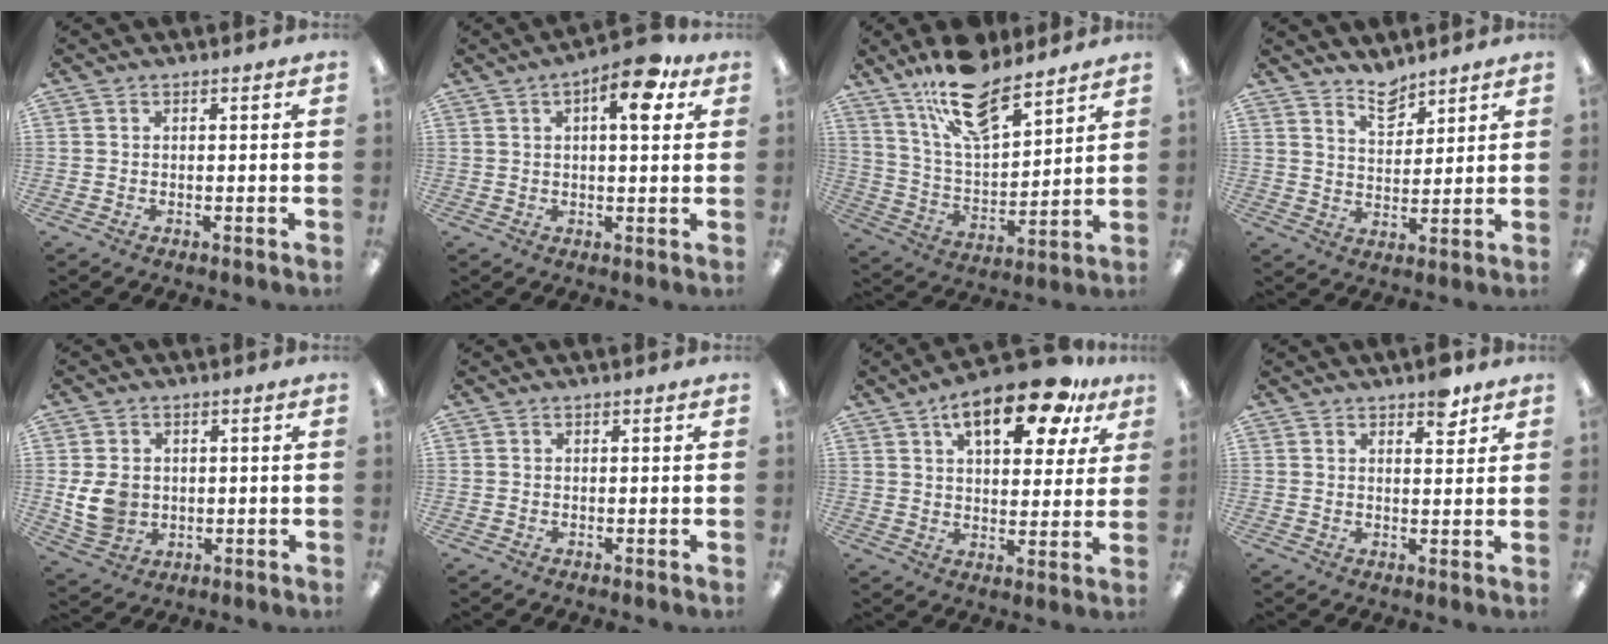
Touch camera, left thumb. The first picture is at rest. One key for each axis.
{"total": 9.9, "fx": 4.7, "fy": 3.7, "fz": 7.9, "tx": -0.103, "ty": -0.017, "tz": 0.070}
{"total": 17.2, "fx": 12.6, "fy": 6.6, "fz": 9.6, "tx": -0.179, "ty": -0.059, "tz": 0.221}
{"total": 6.9, "fx": 6.0, "fy": 2.9, "fz": 1.9, "tx": -0.023, "ty": -0.040, "tz": 0.108}
{"total": 7.9, "fx": 0.1, "fy": 6.7, "fz": 4.2, "tx": -0.091, "ty": 0.005, "tz": 0.003}
{"total": 0.0}
{"total": 17.1, "fx": 9.8, "fy": 7.1, "fz": 12.1, "tx": -0.170, "ty": -0.039, "tz": 0.155}
{"total": 5.0, "fx": 3.6, "fy": 2.1, "fz": 2.7, "tx": -0.020, "ty": -0.018, "tz": 0.058}